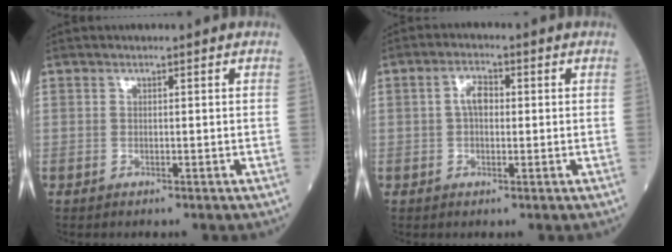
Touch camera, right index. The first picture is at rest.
{"total": 3.3, "force": [0.2, 1.8, 2.7], "torque": [-0.053, 0.013, 0.003]}